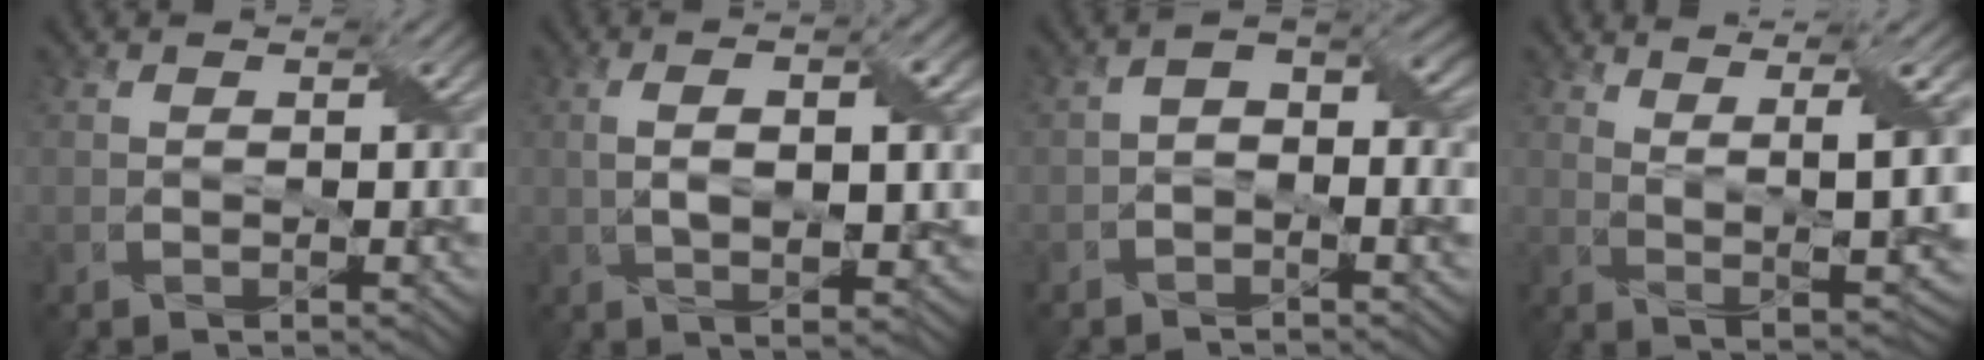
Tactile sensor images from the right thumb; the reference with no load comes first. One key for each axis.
{"total": 8.0, "fx": 0.8, "fy": 2.4, "fz": 7.6, "tx": -0.132, "ty": 0.002, "tz": 0.013}
{"total": 4.6, "fx": -0.5, "fy": 2.4, "fz": 3.8, "tx": -0.064, "ty": 0.005, "tz": -0.016}
{"total": 9.3, "fx": 3.9, "fy": 1.8, "fz": 8.2, "tx": -0.148, "ty": 0.003, "tz": 0.074}